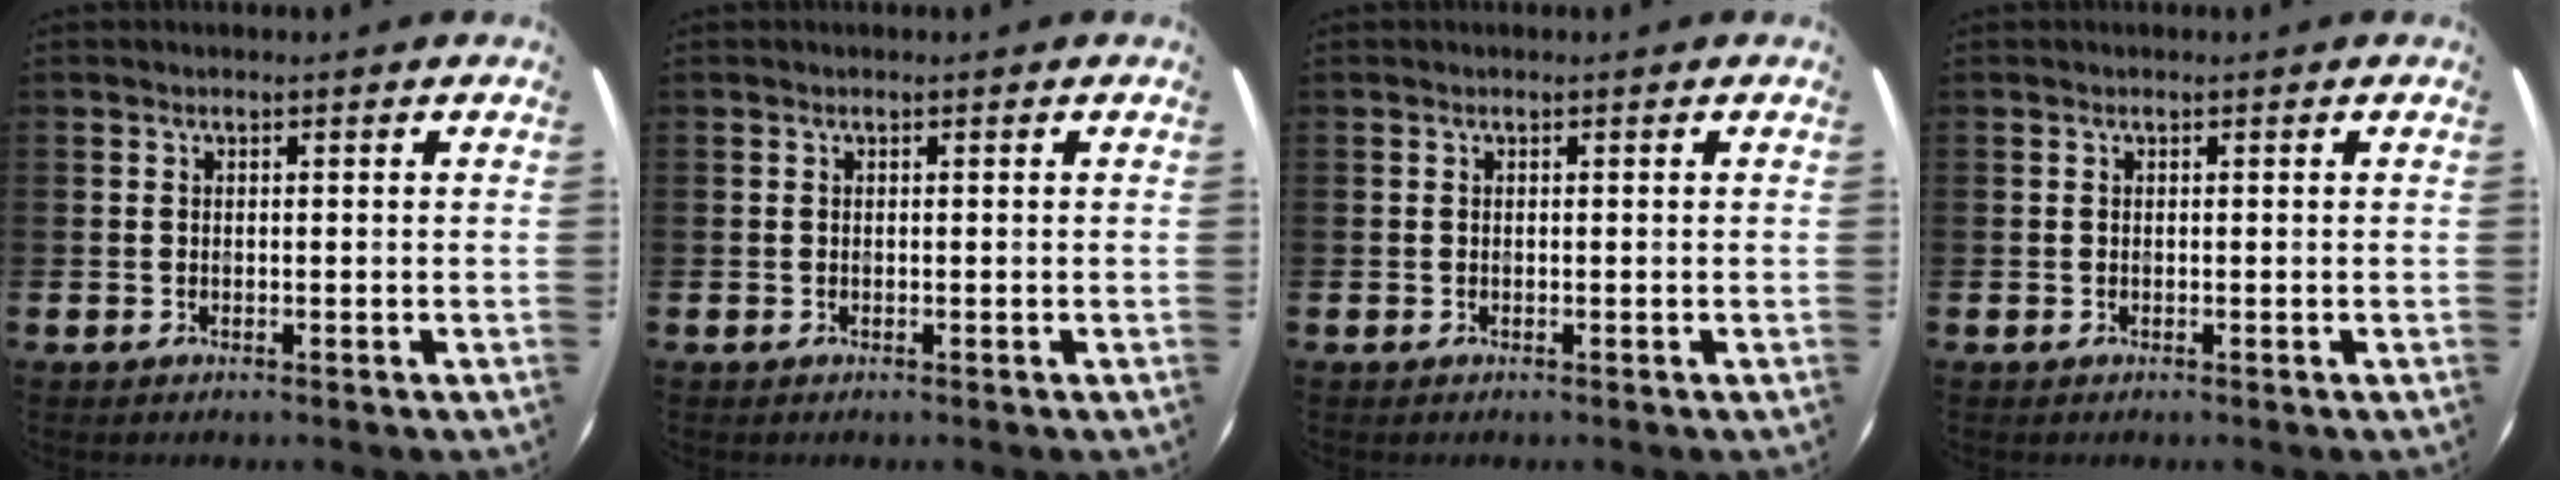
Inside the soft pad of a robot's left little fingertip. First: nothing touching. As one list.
[{"total": 0.0}, {"total": 0.0}, {"total": 0.0}]